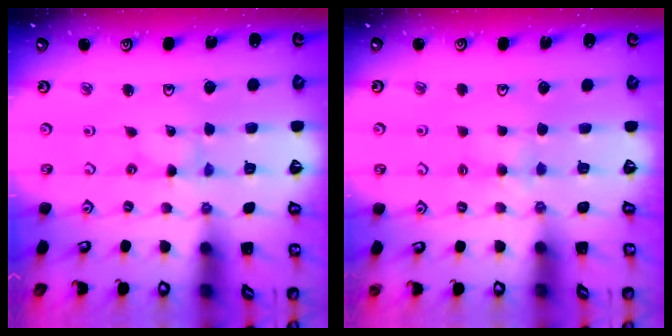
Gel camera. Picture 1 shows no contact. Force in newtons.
{"total": 3.9, "press": 3.9, "slide": 0.4}